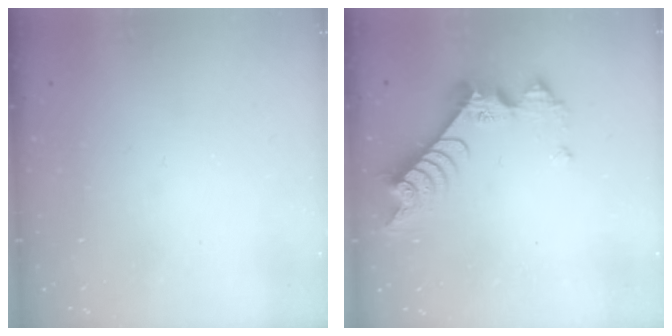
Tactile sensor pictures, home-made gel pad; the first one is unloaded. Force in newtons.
{"total": 9.3, "press": 9.3, "slide": 1.0}